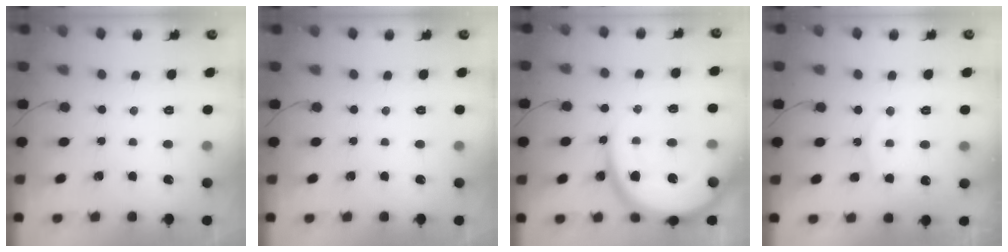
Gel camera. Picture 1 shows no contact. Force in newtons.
{"total": 0.0}
{"total": 16.4, "press": 16.4, "slide": 1.5}
{"total": 8.8, "press": 8.8, "slide": 0.7}